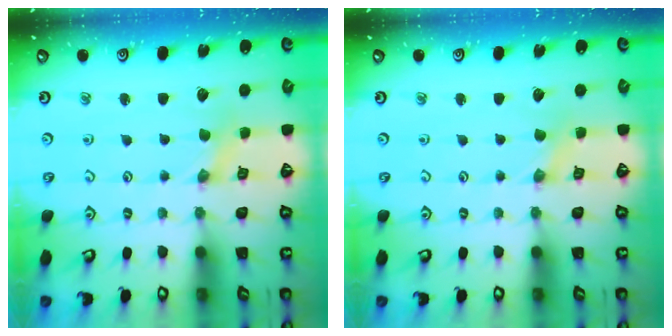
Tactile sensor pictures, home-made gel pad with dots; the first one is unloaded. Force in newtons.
{"total": 0.0}